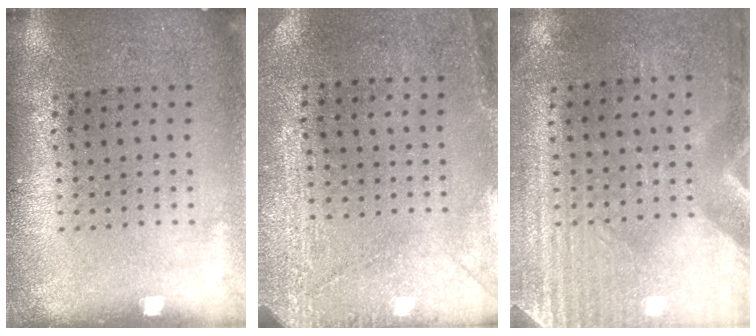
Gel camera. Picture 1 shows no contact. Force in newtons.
{"total": 2.9, "press": 2.4, "slide": 1.6}
{"total": 3.0, "press": 2.6, "slide": 1.5}